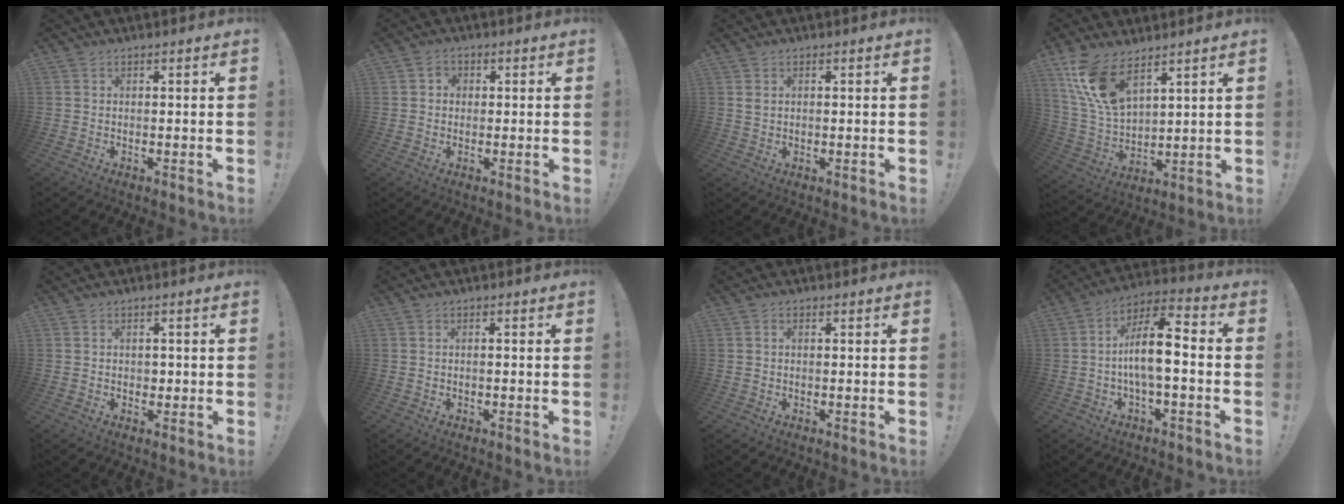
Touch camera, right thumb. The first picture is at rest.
{"total": 2.3, "force": [-0.1, 2.1, 1.1], "torque": [-0.018, 0.008, -0.003]}
{"total": 1.1, "force": [0.7, 0.6, 0.7], "torque": [-0.008, 0.000, 0.010]}
{"total": 14.2, "force": [9.3, 6.5, 8.6], "torque": [-0.187, -0.045, 0.175]}
{"total": 1.2, "force": [0.0, 1.2, 0.3], "torque": [0.004, 0.001, -0.003]}
{"total": 0.6, "force": [-0.3, -0.2, 0.5], "torque": [-0.009, 0.001, -0.007]}
{"total": 0.7, "force": [-0.1, 0.5, 0.5], "torque": [-0.016, 0.005, -0.001]}
{"total": 12.3, "force": [-1.1, 4.2, 11.5], "torque": [-0.203, 0.008, -0.022]}